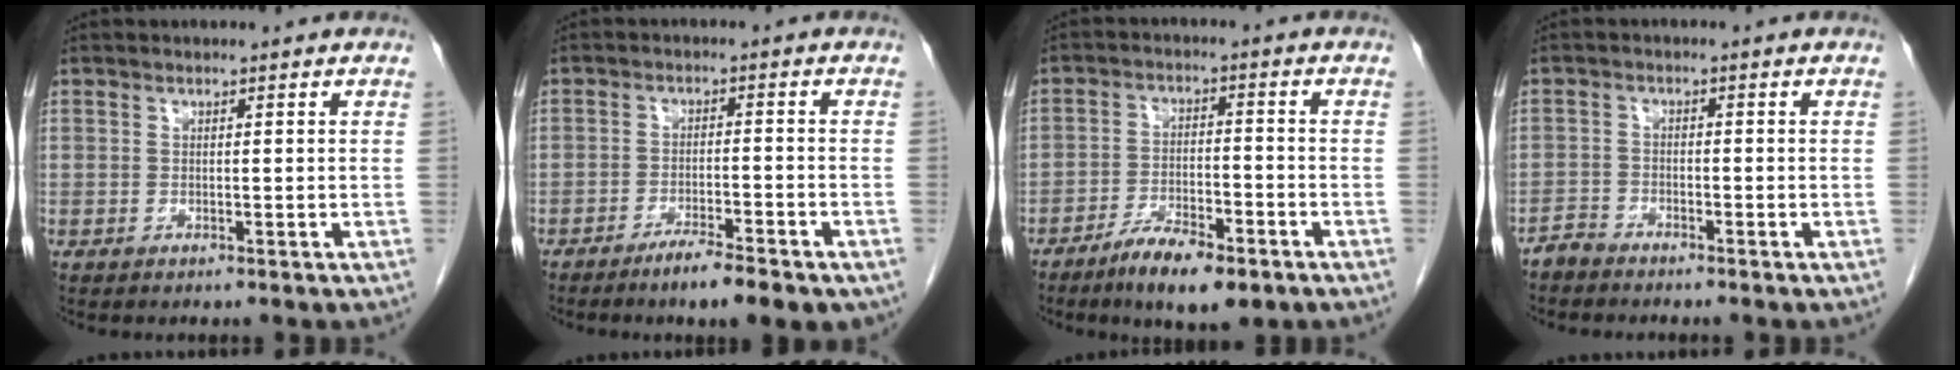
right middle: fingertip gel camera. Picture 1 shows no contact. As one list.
[{"total": 6.3, "force": [-4.4, 0.8, 4.5], "torque": [-0.067, -0.008, -0.067]}, {"total": 8.5, "force": [-5.7, 2.2, 6.0], "torque": [-0.102, -0.008, -0.091]}, {"total": 2.2, "force": [-2.1, 0.5, 0.0], "torque": [0.002, -0.002, -0.041]}]